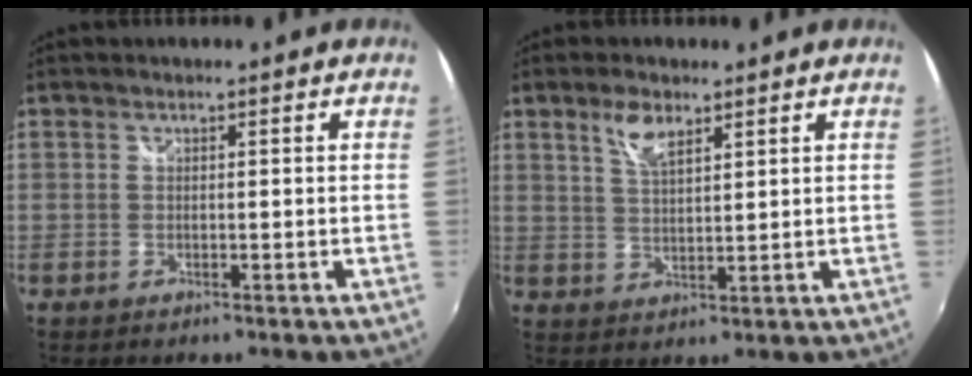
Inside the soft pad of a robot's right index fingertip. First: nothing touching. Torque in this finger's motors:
{"motor_torque": [0.28, 0.10, 0.21, 0.06]}